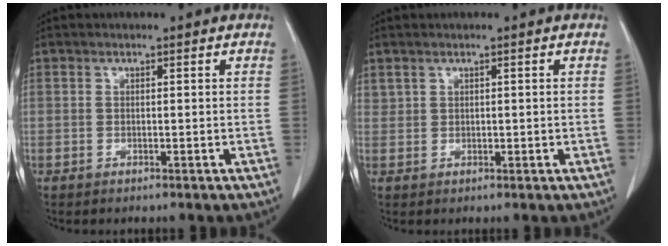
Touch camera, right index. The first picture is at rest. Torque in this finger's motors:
{"motor_torque": [-0.27, 0.12, -0.01, -0.01]}